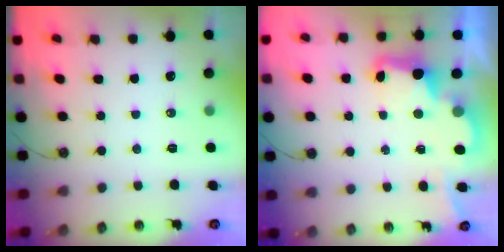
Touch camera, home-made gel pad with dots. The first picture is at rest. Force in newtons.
{"total": 4.7, "press": 4.6, "slide": 0.5}